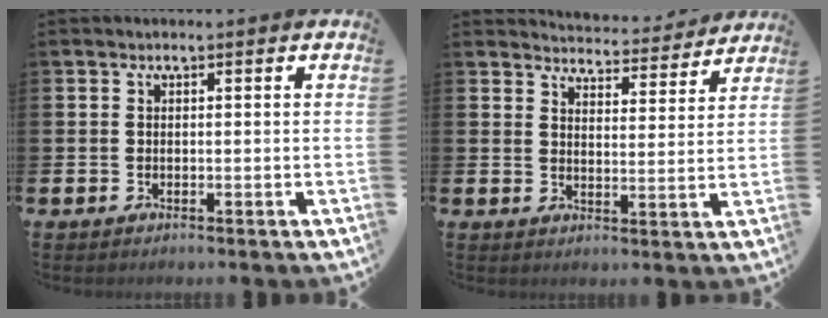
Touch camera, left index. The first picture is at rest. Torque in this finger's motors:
{"motor_torque": [0.94, -1.20, 0.22, 0.01]}